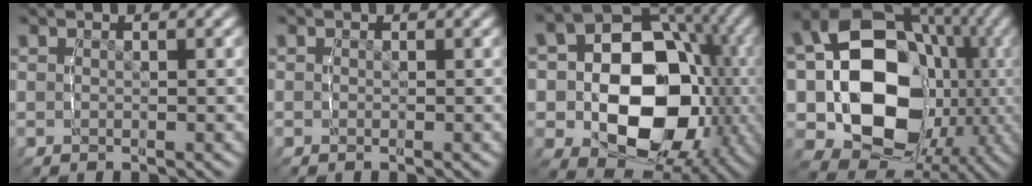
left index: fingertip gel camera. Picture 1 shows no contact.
{"total": 2.8, "force": [-1.0, 0.1, -2.6], "torque": [0.025, -0.003, -0.027]}
{"total": 20.7, "force": [-3.3, 17.7, 10.1], "torque": [-0.222, -0.076, -0.052]}
{"total": 25.6, "force": [-4.4, 21.8, 12.7], "torque": [-0.272, -0.080, -0.076]}